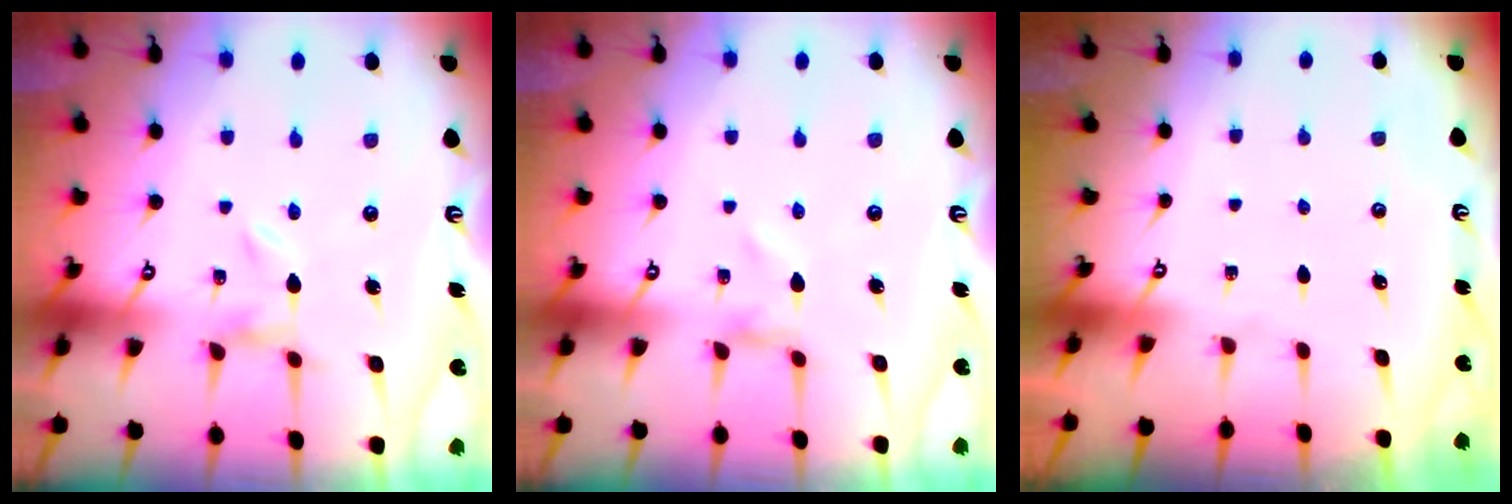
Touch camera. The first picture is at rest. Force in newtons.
{"total": 0.0}
{"total": 0.0}